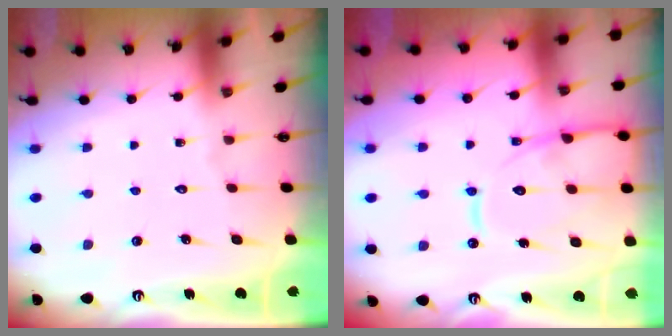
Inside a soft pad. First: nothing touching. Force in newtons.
{"total": 14.6, "press": 14.5, "slide": 1.3}